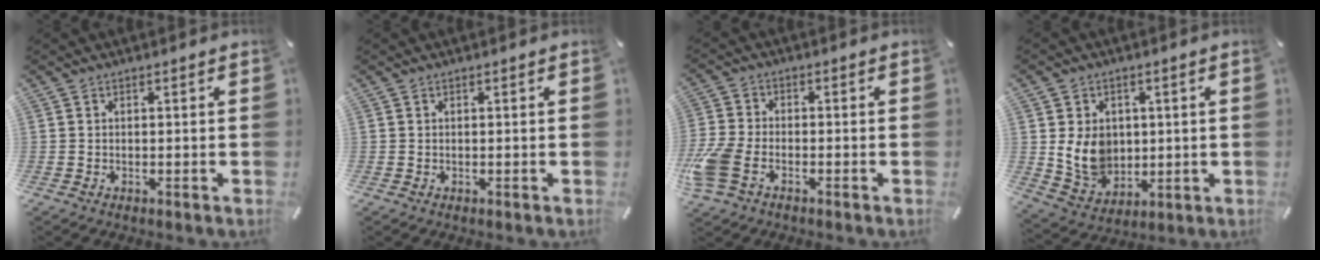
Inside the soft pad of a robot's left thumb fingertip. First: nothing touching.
{"total": 0.0}
{"total": 8.1, "force": [-3.7, 5.0, 5.2], "torque": [-0.124, 0.005, -0.069]}
{"total": 9.8, "force": [1.7, 8.4, 4.7], "torque": [-0.105, -0.016, 0.032]}